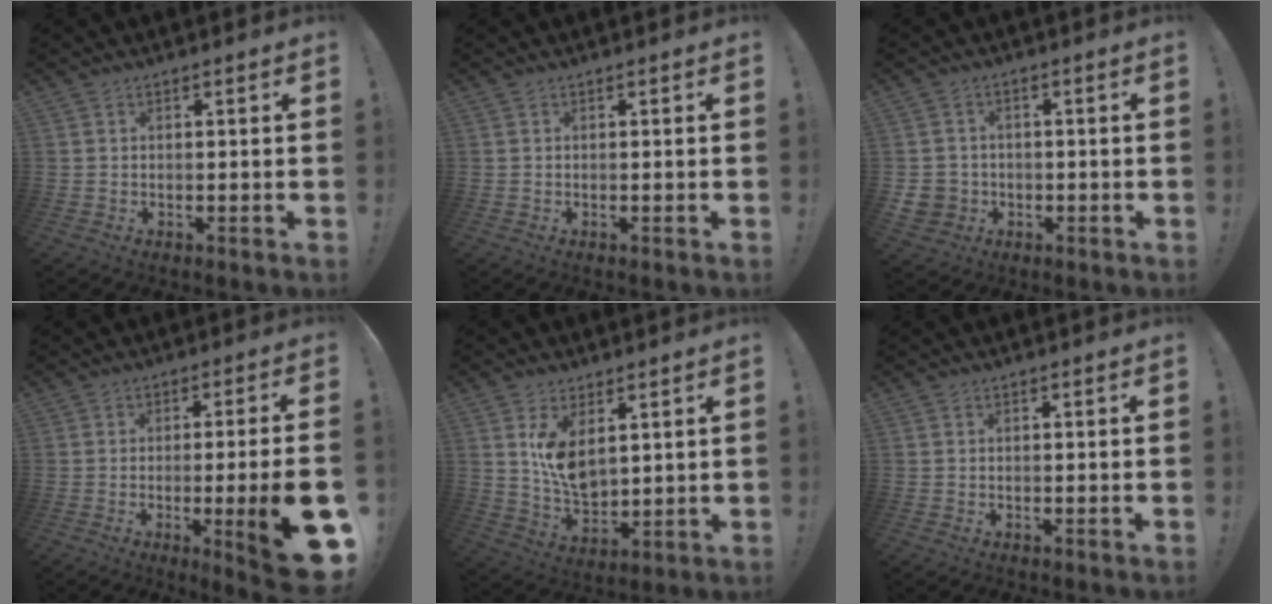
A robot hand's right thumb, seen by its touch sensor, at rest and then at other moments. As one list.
[{"total": 0.0}, {"total": 5.6, "force": [-1.1, 5.3, 1.7], "torque": [-0.046, 0.010, -0.017]}, {"total": 14.9, "force": [-3.5, 1.4, 14.4], "torque": [-0.196, 0.001, -0.037]}, {"total": 9.7, "force": [4.4, 5.7, 6.5], "torque": [-0.116, -0.028, 0.083]}, {"total": 0.0}]